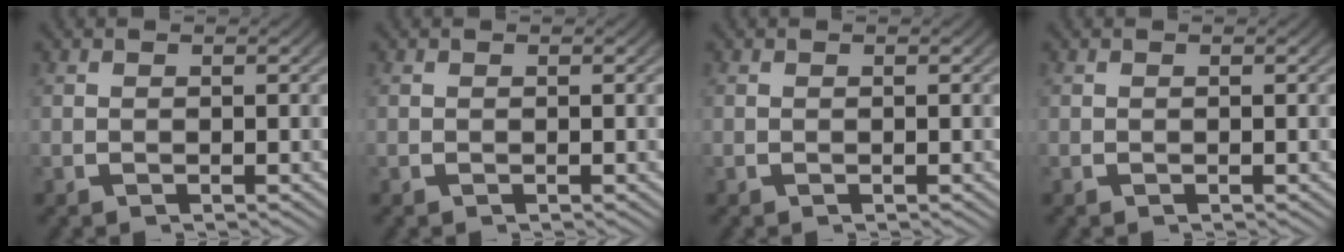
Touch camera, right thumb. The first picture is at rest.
{"total": 0.0}
{"total": 0.0}
{"total": 0.0}